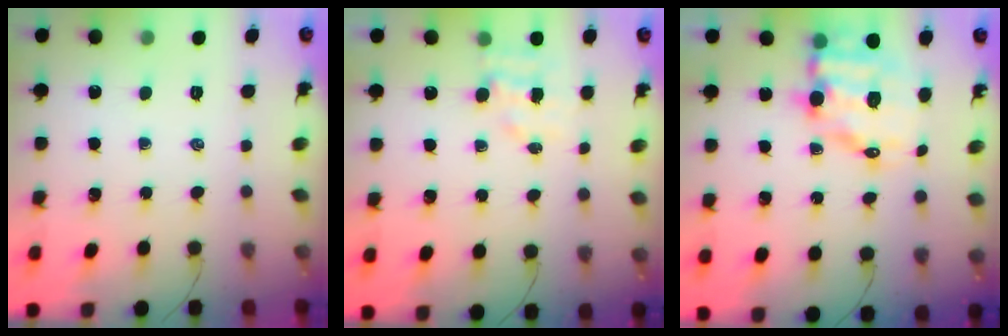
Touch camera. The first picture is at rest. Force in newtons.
{"total": 4.1, "press": 4.0, "slide": 1.0}
{"total": 10.8, "press": 10.4, "slide": 2.7}